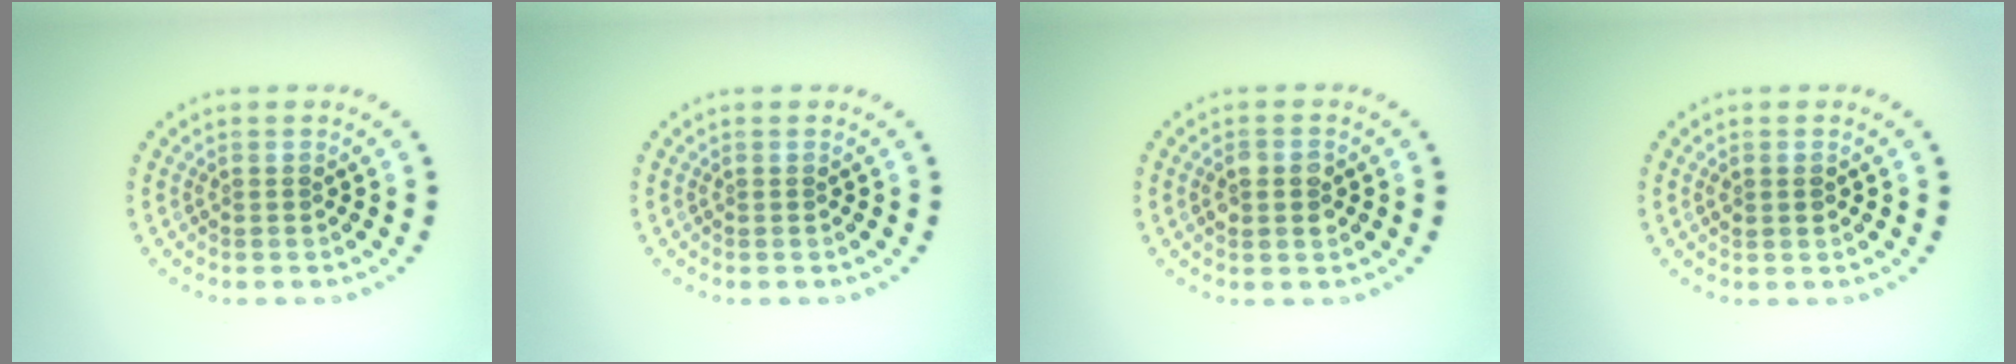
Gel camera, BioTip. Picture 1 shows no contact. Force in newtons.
{"total": 0.0}
{"total": 2.4, "press": 2.4, "slide": 0.2}
{"total": 0.8, "press": 0.8, "slide": 0.1}